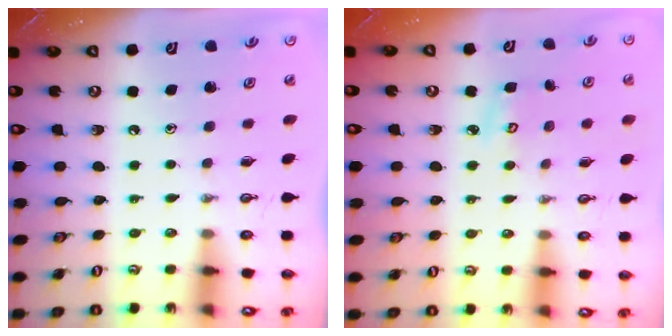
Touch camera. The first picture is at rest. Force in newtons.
{"total": 3.9, "press": 3.9, "slide": 0.4}